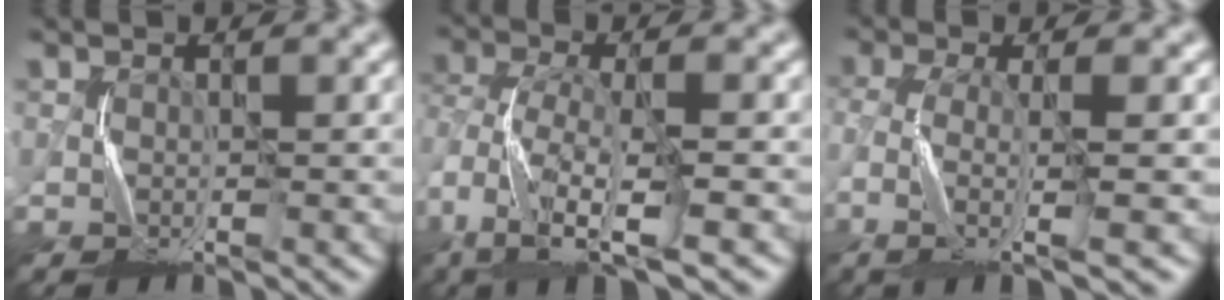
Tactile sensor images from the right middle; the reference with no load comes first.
{"total": 7.9, "force": [-5.2, 2.3, 5.5], "torque": [-0.118, -0.011, -0.105]}
{"total": 5.0, "force": [-2.6, 0.8, 4.2], "torque": [-0.082, -0.010, -0.061]}